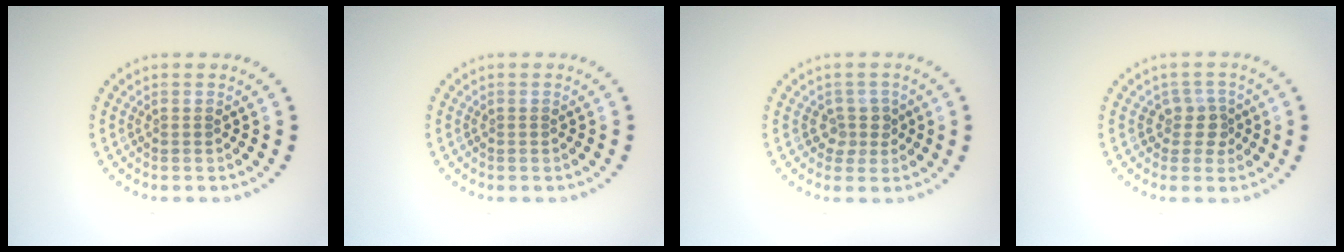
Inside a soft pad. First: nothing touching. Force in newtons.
{"total": 0.0}
{"total": 1.9, "press": 1.4, "slide": 1.3}
{"total": 2.1, "press": 1.6, "slide": 1.4}